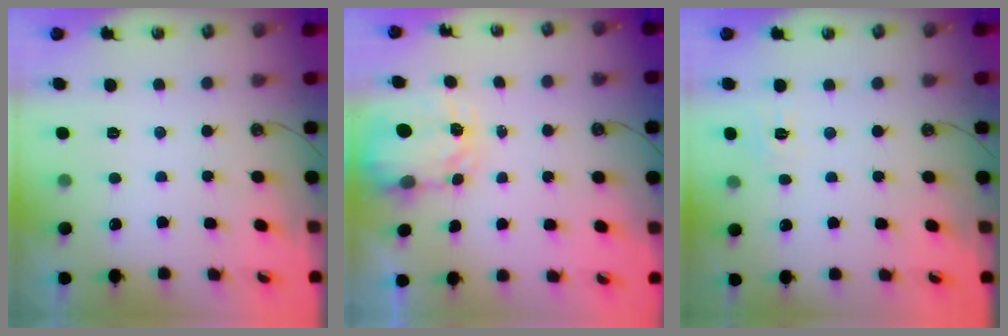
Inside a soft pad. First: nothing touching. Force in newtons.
{"total": 3.4, "press": 3.4, "slide": 0.5}
{"total": 5.8, "press": 5.7, "slide": 0.6}